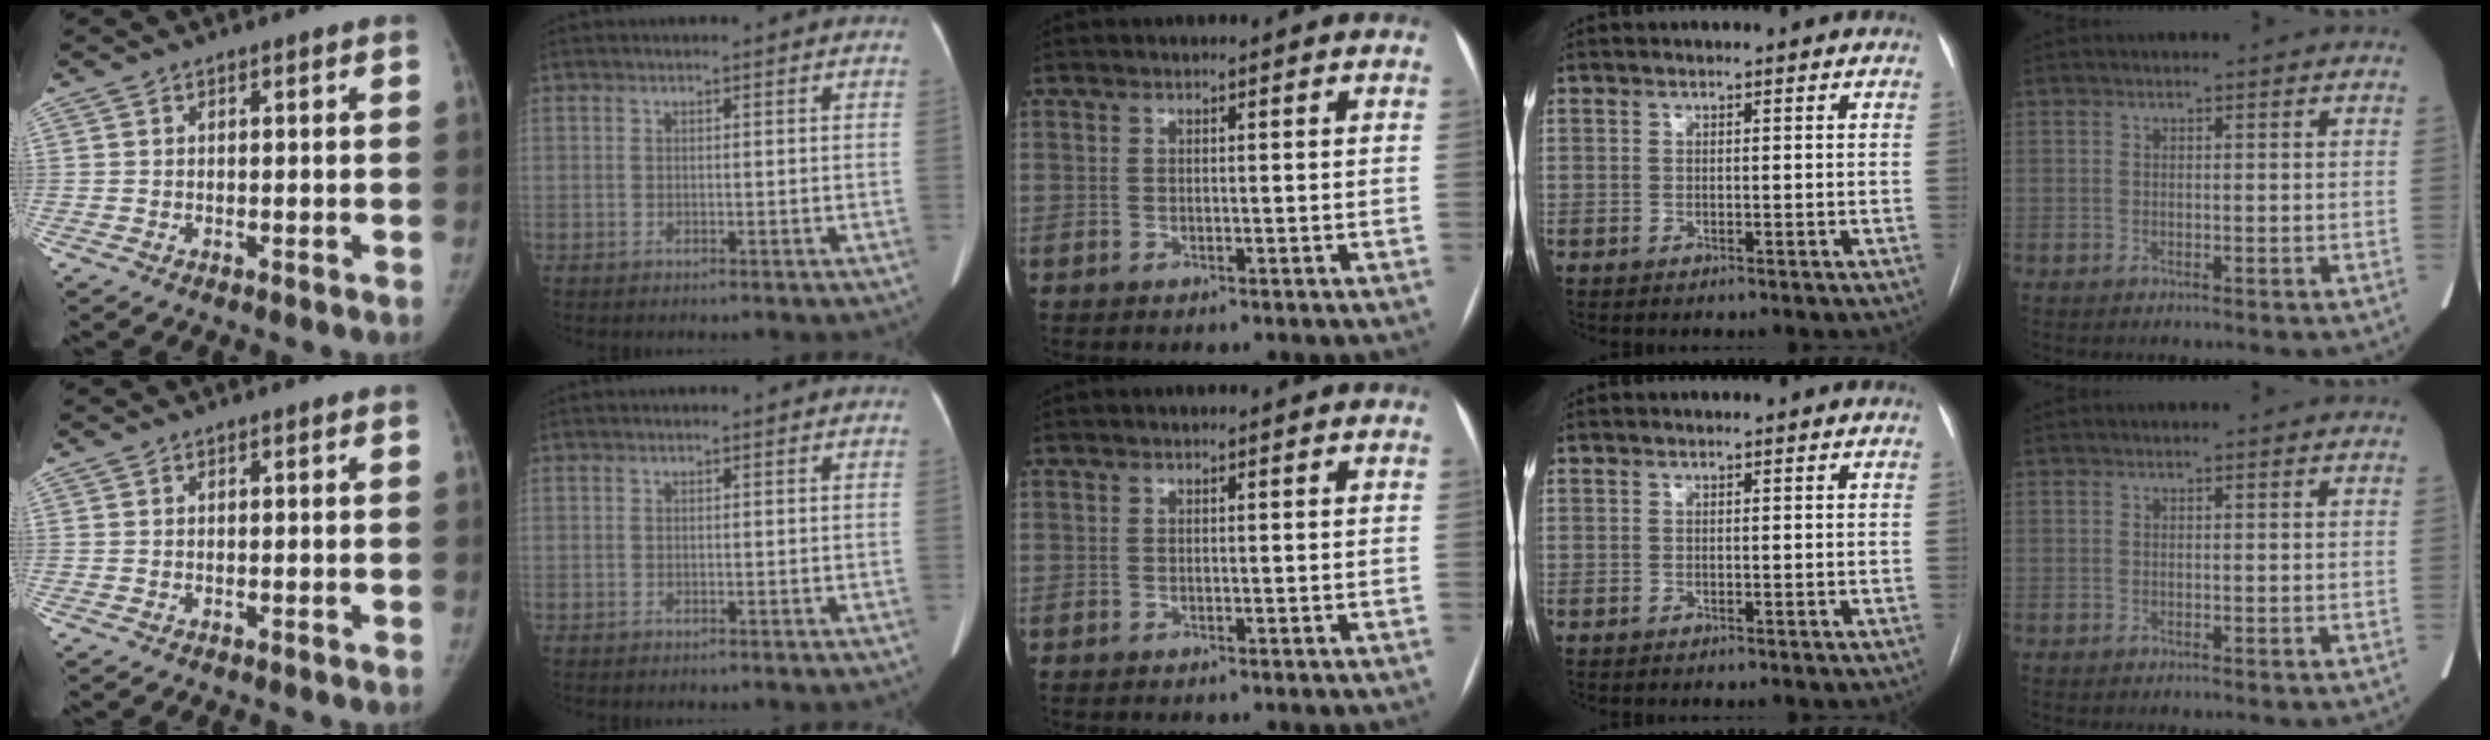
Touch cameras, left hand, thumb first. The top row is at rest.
{}